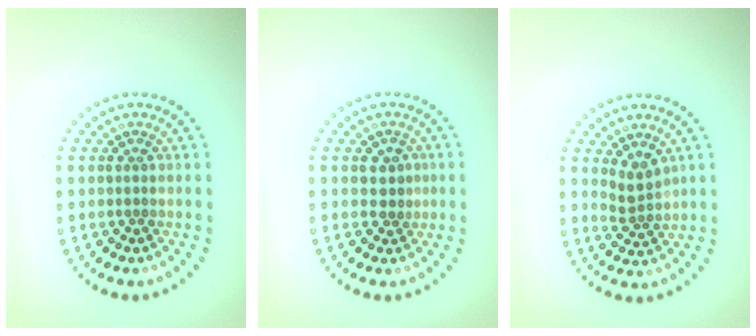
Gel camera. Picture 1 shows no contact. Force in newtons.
{"total": 1.6, "press": 1.5, "slide": 0.5}
{"total": 2.1, "press": 1.7, "slide": 1.2}